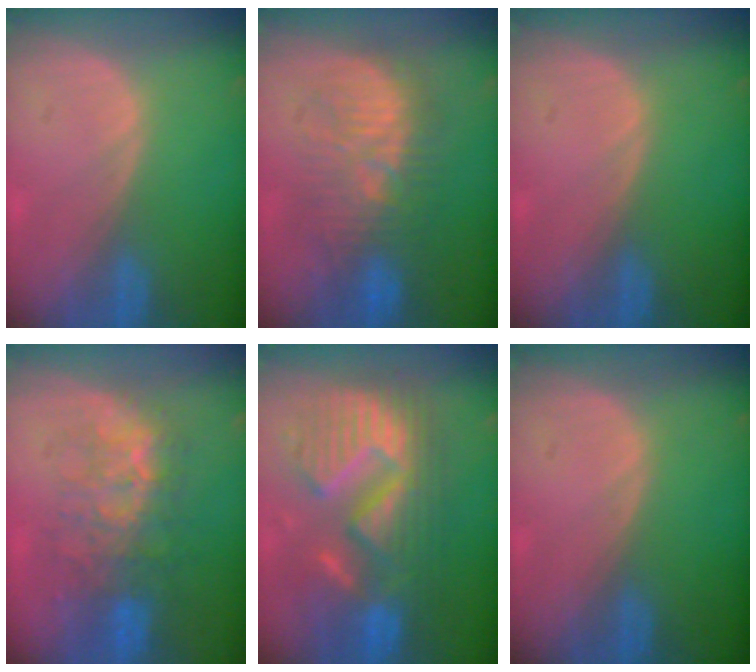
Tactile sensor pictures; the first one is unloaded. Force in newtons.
{"total": 9.9, "press": 9.9, "slide": 0.3}
{"total": 0.0}
{"total": 8.9, "press": 8.5, "slide": 2.8}
{"total": 13.2, "press": 13.2, "slide": 1.3}
{"total": 0.0}